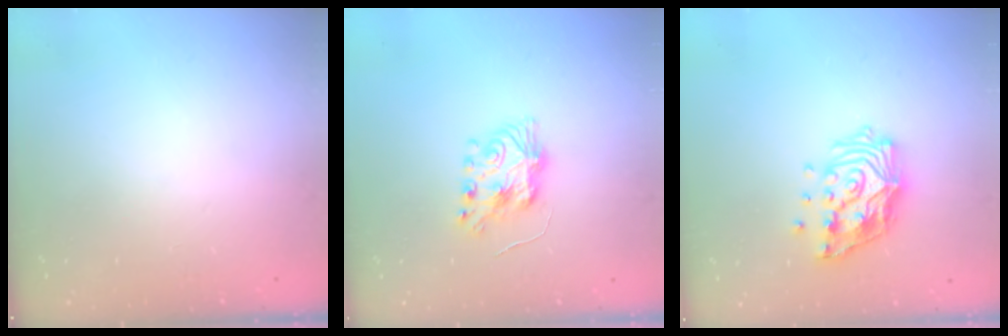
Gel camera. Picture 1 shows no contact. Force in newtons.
{"total": 8.7, "press": 8.6, "slide": 0.6}
{"total": 15.4, "press": 15.3, "slide": 2.1}